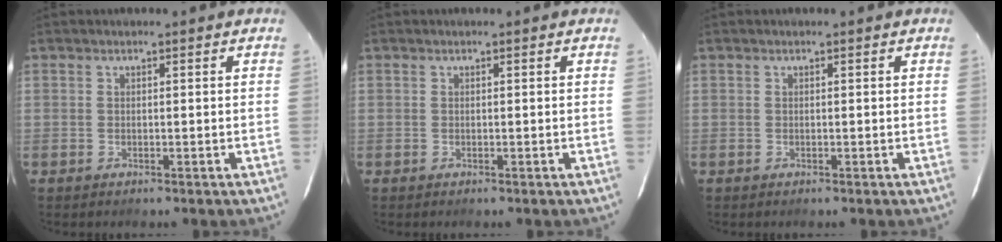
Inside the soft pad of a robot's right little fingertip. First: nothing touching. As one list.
[{"total": 0.0}, {"total": 0.0}]